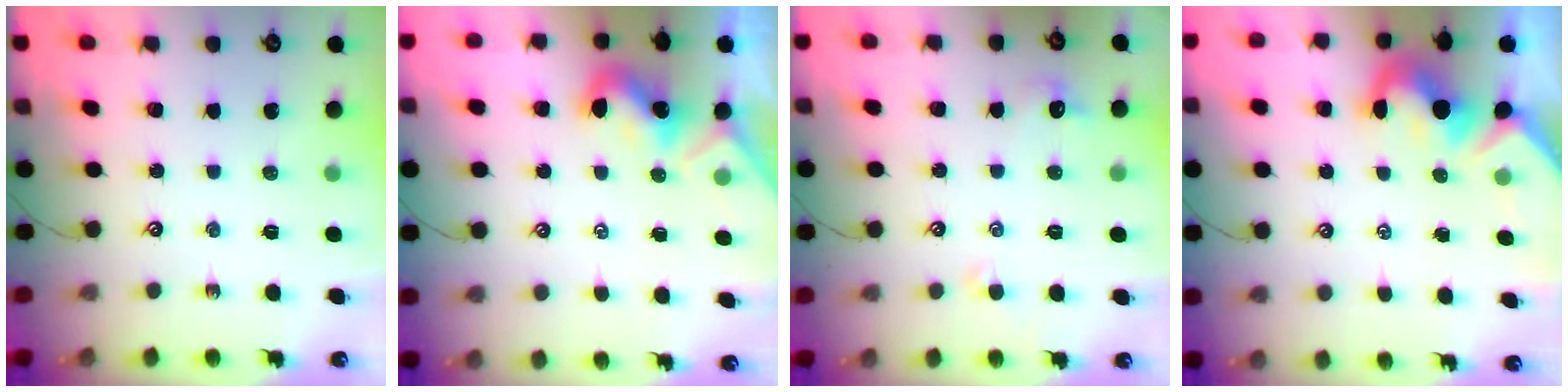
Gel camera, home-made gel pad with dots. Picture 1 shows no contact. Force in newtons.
{"total": 2.1, "press": 2.0, "slide": 0.4}
{"total": 1.2, "press": 1.0, "slide": 0.6}
{"total": 5.3, "press": 5.2, "slide": 0.8}